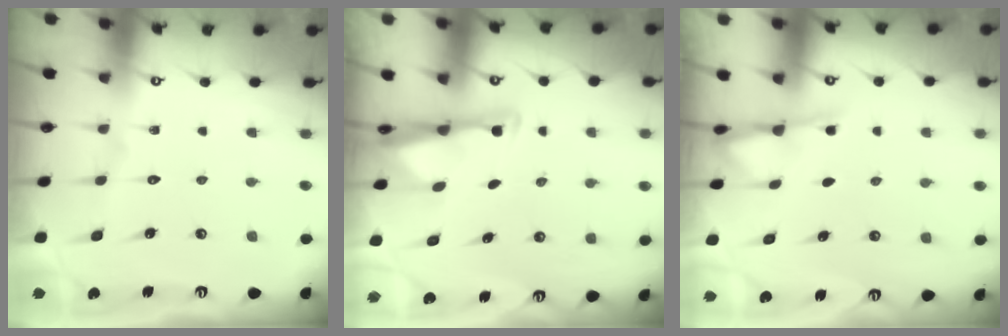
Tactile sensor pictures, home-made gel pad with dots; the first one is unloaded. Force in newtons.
{"total": 2.9, "press": 2.9, "slide": 0.4}
{"total": 1.9, "press": 1.8, "slide": 0.4}